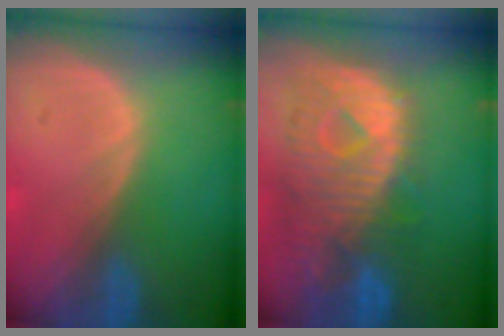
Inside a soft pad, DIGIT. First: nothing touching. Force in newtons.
{"total": 11.8, "press": 10.2, "slide": 6.0}